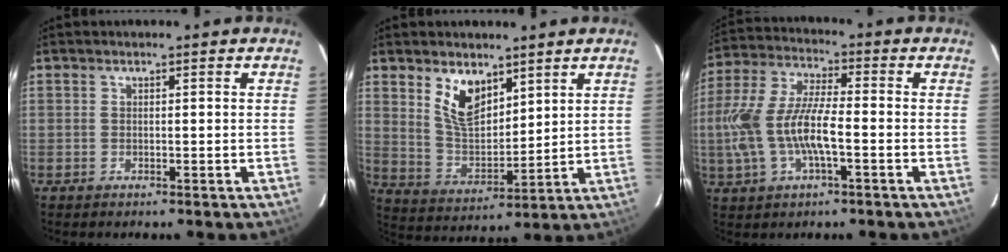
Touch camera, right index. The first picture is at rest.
{"total": 9.5, "force": [5.5, 4.8, 6.0], "torque": [-0.107, 0.003, 0.118]}
{"total": 13.9, "force": [-3.0, 4.8, 12.7], "torque": [-0.274, 0.001, -0.057]}